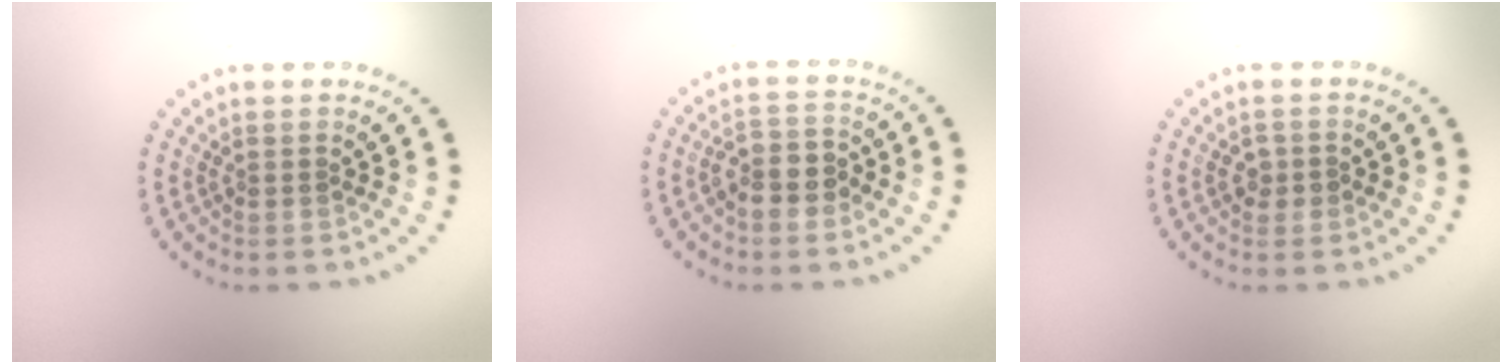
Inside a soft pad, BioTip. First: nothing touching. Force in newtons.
{"total": 2.8, "press": 2.6, "slide": 1.1}
{"total": 1.3, "press": 1.3, "slide": 0.2}